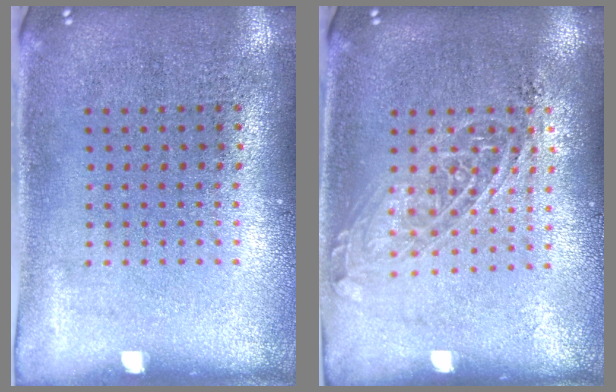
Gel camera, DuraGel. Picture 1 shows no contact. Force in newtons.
{"total": 1.5, "press": 1.3, "slide": 0.6}